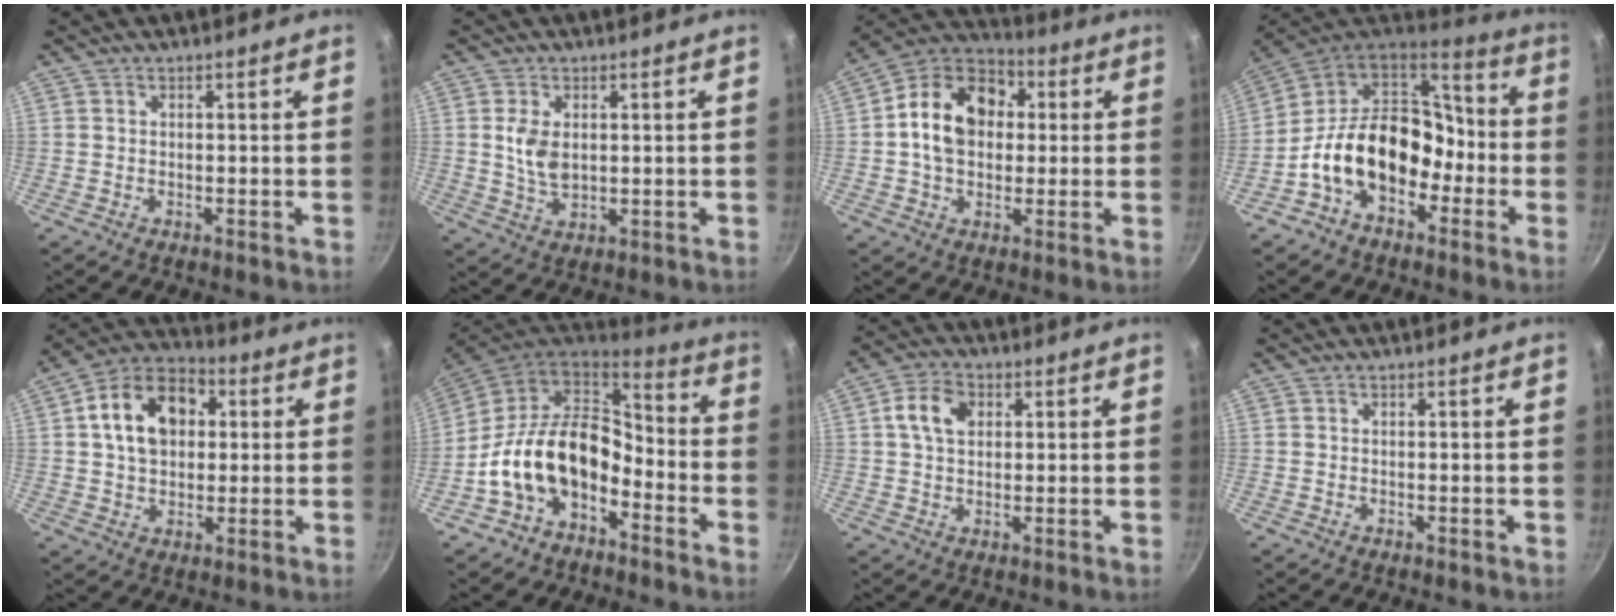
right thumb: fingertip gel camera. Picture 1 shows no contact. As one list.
[{"total": 8.3, "force": [1.4, 4.9, 6.6], "torque": [-0.127, -0.016, 0.034]}, {"total": 15.5, "force": [1.7, 11.7, 10.0], "torque": [-0.144, 0.027, 0.010]}, {"total": 19.1, "force": [-5.1, 13.5, 12.6], "torque": [-0.170, 0.073, -0.097]}, {"total": 14.5, "force": [3.0, 10.4, 9.7], "torque": [-0.136, 0.022, 0.035]}, {"total": 16.5, "force": [-5.2, 10.8, 11.3], "torque": [-0.170, 0.065, -0.103]}, {"total": 7.0, "force": [1.9, 4.8, 4.7], "torque": [-0.073, 0.011, 0.026]}, {"total": 0.0}]